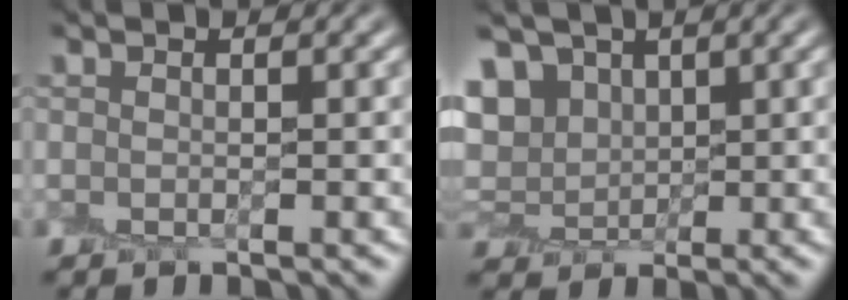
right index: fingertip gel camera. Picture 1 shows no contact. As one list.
[{"total": 3.7, "force": [2.0, 2.8, 1.4], "torque": [-0.023, 0.006, 0.034]}]